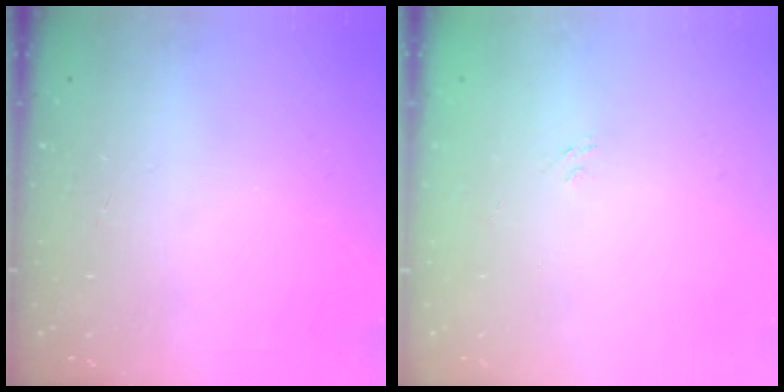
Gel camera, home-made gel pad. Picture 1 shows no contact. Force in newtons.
{"total": 2.7, "press": 2.4, "slide": 1.1}